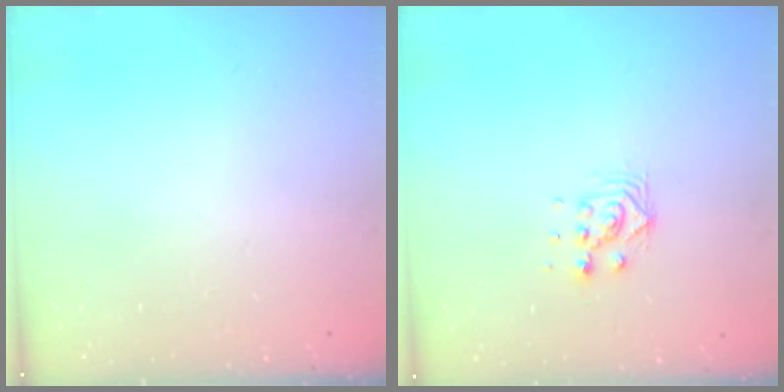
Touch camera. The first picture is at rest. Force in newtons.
{"total": 6.1, "press": 6.1, "slide": 0.2}